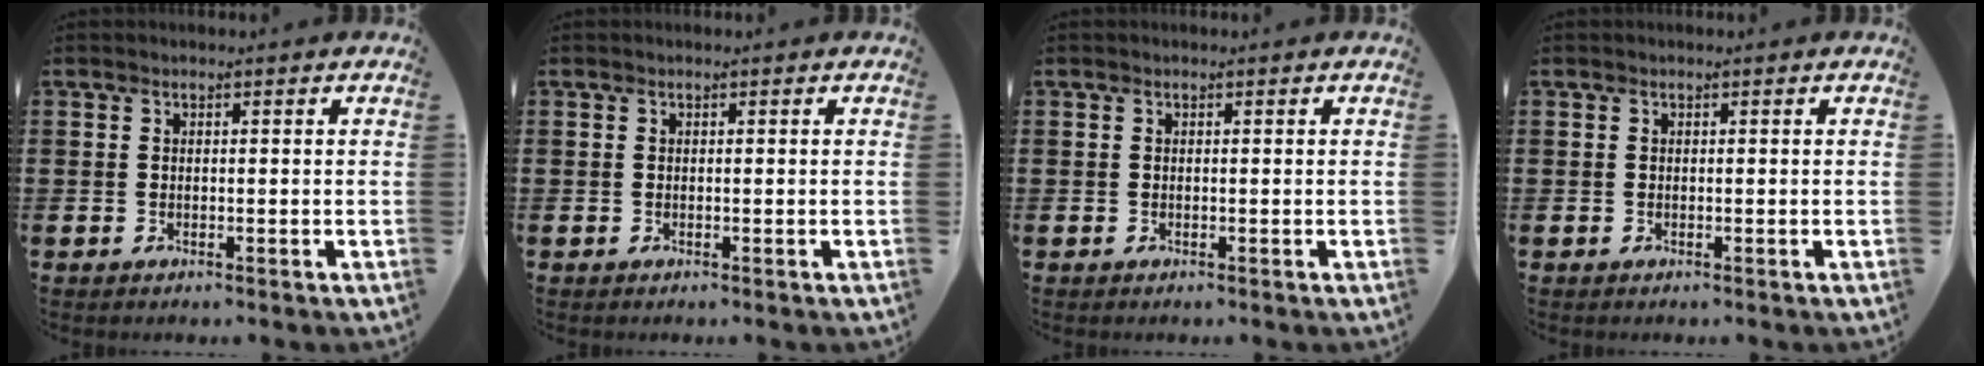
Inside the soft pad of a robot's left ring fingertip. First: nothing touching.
{"total": 0.0}
{"total": 0.0}
{"total": 0.0}